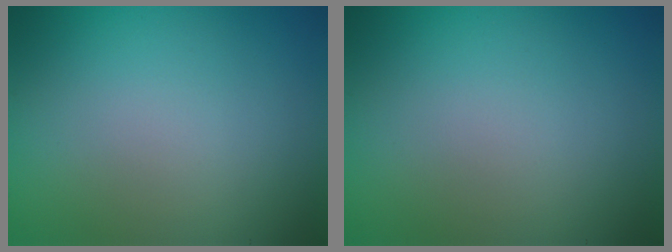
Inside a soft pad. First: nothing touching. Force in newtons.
{"total": 0.0}